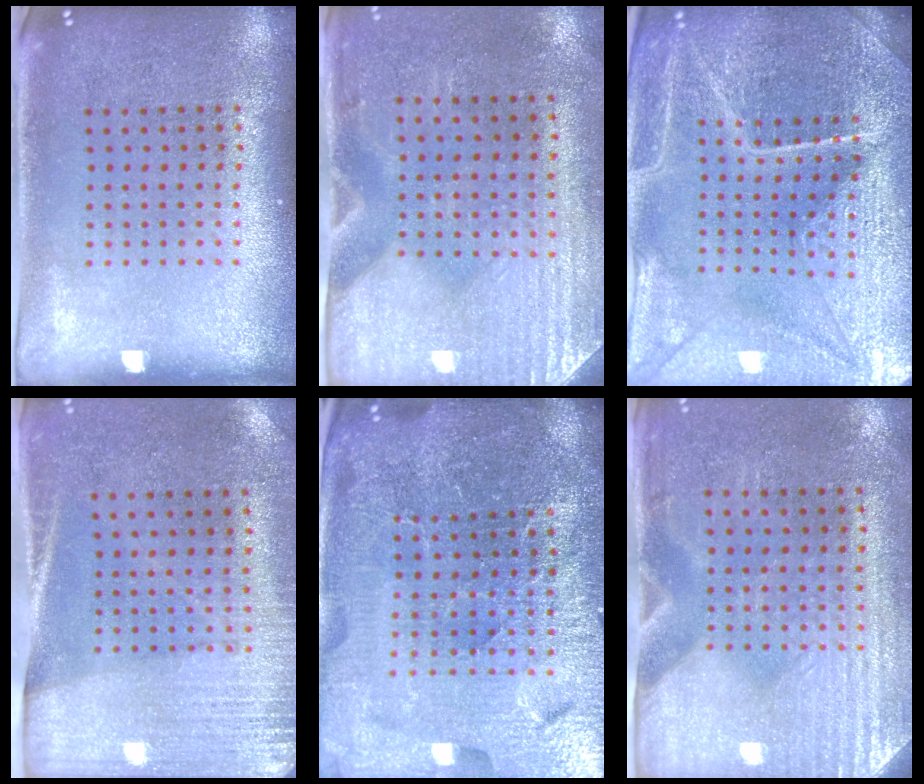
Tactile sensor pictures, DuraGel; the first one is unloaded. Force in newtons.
{"total": 2.9, "press": 2.5, "slide": 1.5}
{"total": 5.2, "press": 4.9, "slide": 1.8}
{"total": 2.8, "press": 2.5, "slide": 1.3}
{"total": 5.8, "press": 5.3, "slide": 2.5}
{"total": 3.0, "press": 2.6, "slide": 1.5}